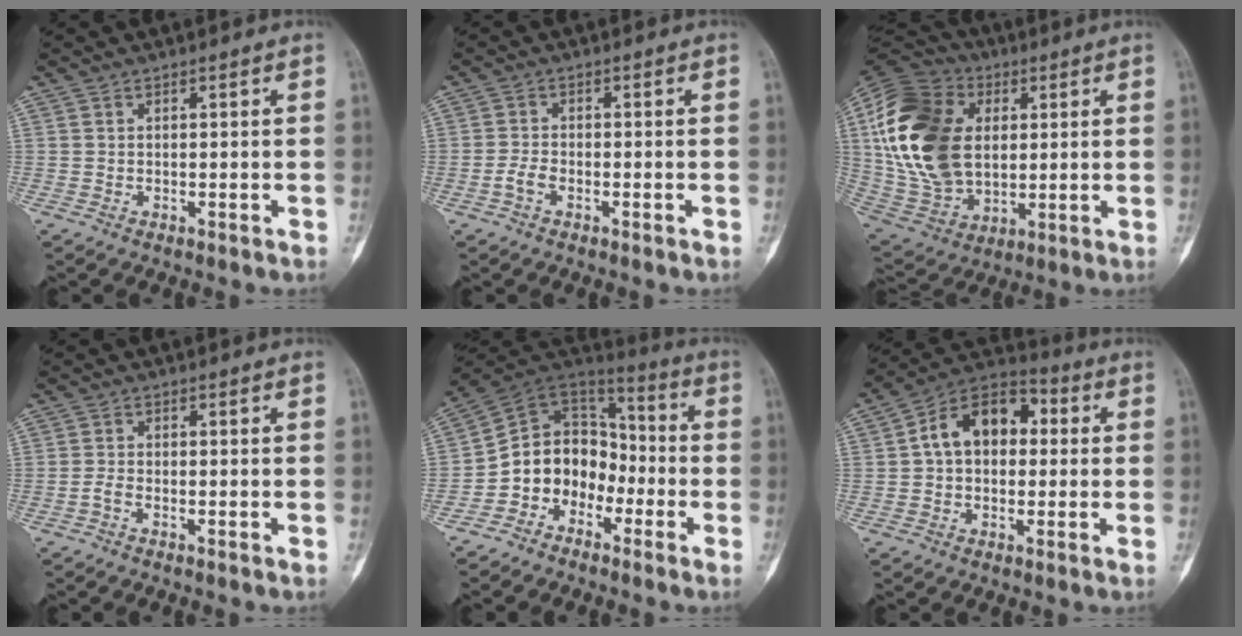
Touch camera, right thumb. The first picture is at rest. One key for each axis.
{"total": 2.3, "fx": -1.2, "fy": 1.1, "fz": 1.6, "tx": -0.036, "ty": 0.009, "tz": -0.025}
{"total": 25.4, "fx": 4.1, "fy": 17.4, "fz": 18.1, "tx": -0.357, "ty": -0.007, "tz": 0.081}
{"total": 1.3, "fx": -0.8, "fy": 0.2, "fz": 0.9, "tx": -0.024, "ty": 0.000, "tz": -0.020}
{"total": 12.8, "fx": -5.1, "fy": 10.4, "fz": 5.5, "tx": -0.050, "ty": 0.094, "tz": -0.104}
{"total": 13.2, "fx": 1.7, "fy": 8.9, "fz": 9.6, "tx": -0.128, "ty": 0.037, "tz": 0.014}